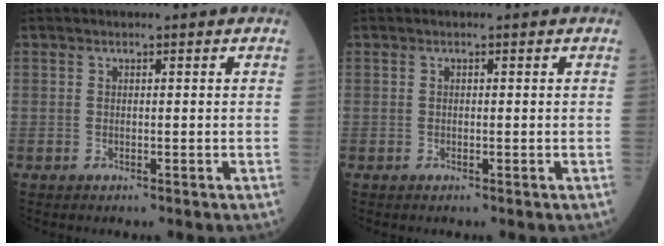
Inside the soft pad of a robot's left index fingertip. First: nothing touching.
{"total": 0.0}